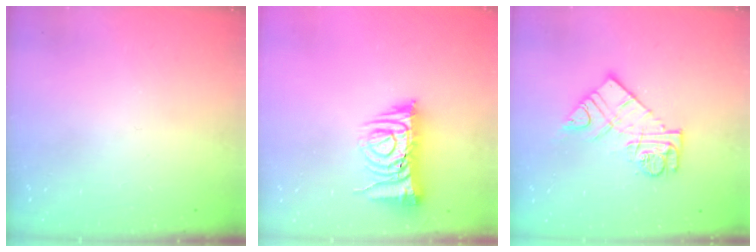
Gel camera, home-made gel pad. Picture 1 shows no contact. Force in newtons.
{"total": 10.1, "press": 10.0, "slide": 1.4}
{"total": 12.0, "press": 11.9, "slide": 1.1}